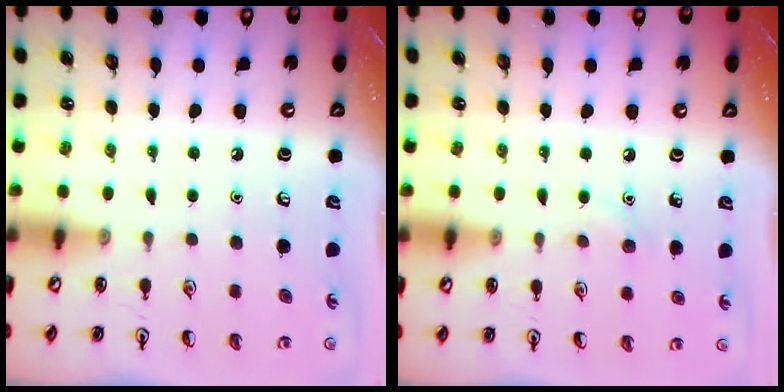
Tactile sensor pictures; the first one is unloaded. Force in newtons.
{"total": 4.6, "press": 4.4, "slide": 1.4}